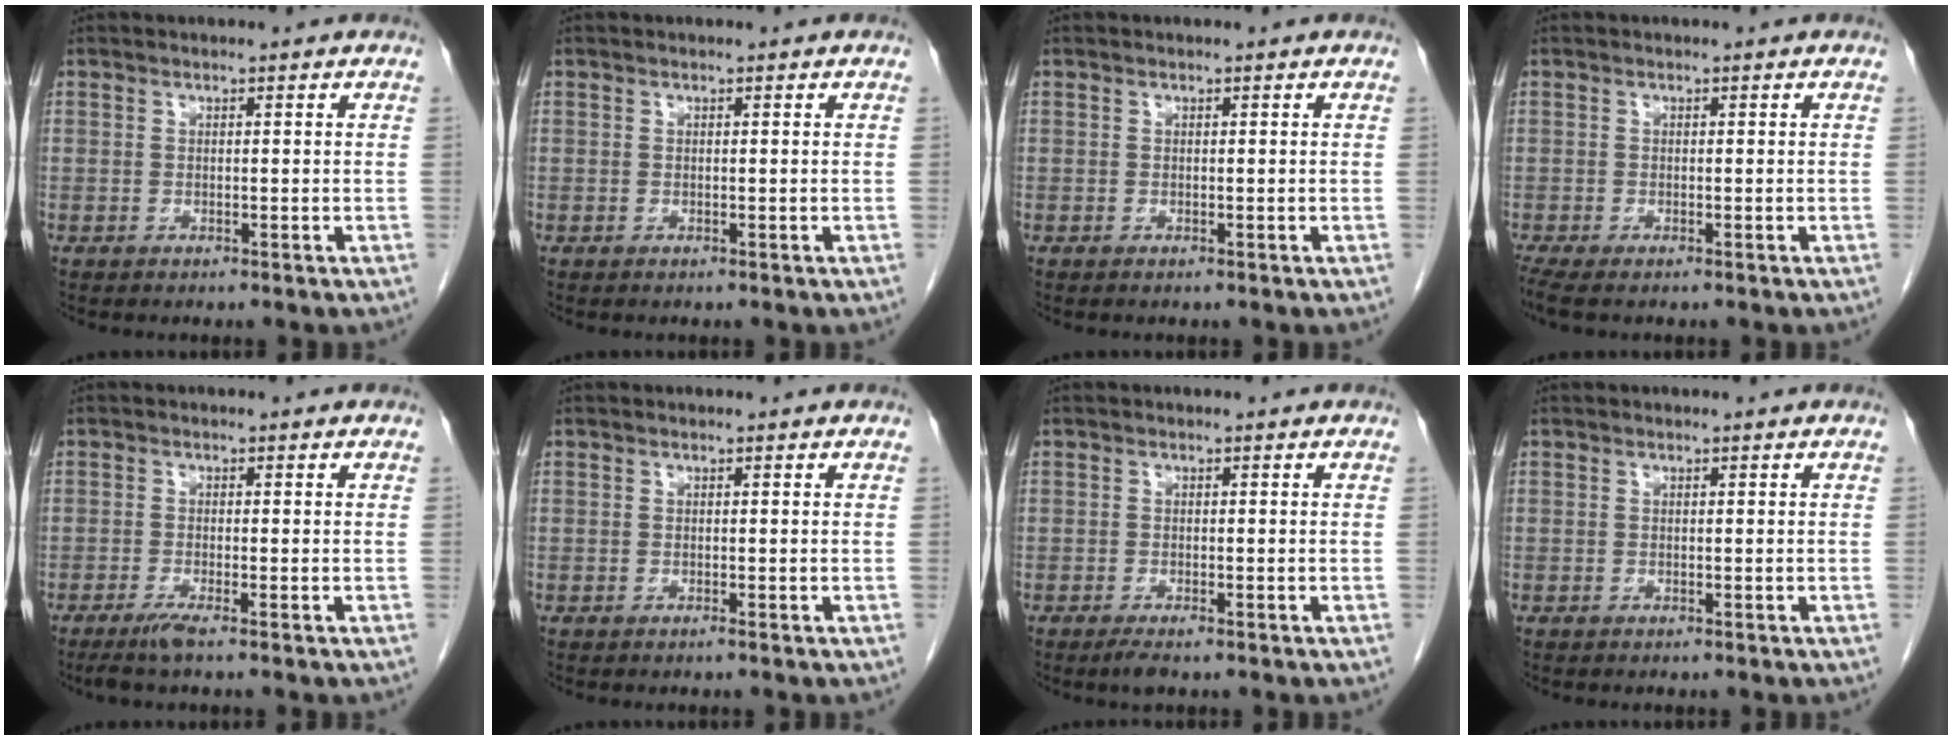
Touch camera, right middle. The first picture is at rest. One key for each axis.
{"total": 0.0}
{"total": 0.0}
{"total": 2.2, "fx": -1.8, "fy": 0.3, "fz": 1.3, "tx": -0.027, "ty": -0.008, "tz": -0.034}
{"total": 2.4, "fx": -1.7, "fy": -0.3, "fz": 1.7, "tx": -0.039, "ty": -0.008, "tz": -0.037}
{"total": 0.0}
{"total": 1.8, "fx": -1.3, "fy": 0.4, "fz": 1.3, "tx": -0.024, "ty": -0.005, "tz": -0.020}
{"total": 0.0}